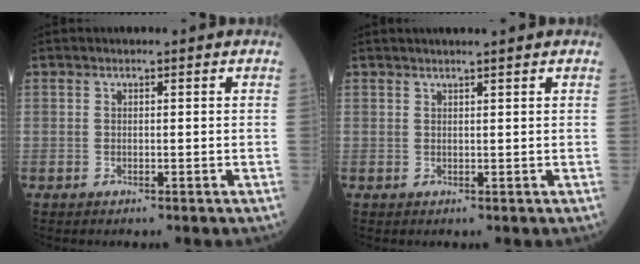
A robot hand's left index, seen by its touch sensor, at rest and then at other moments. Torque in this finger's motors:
{"motor_torque": [0.28, -0.50, -0.41, 0.00]}